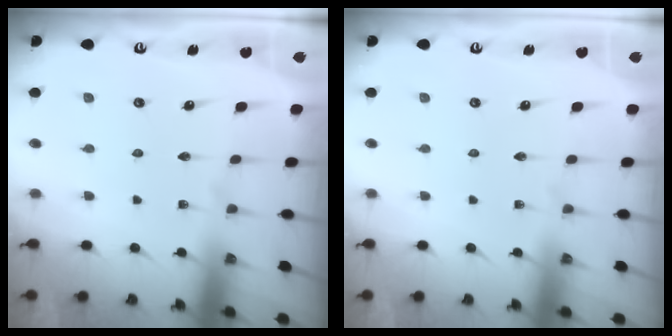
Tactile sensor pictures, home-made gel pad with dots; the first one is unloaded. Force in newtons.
{"total": 0.0}